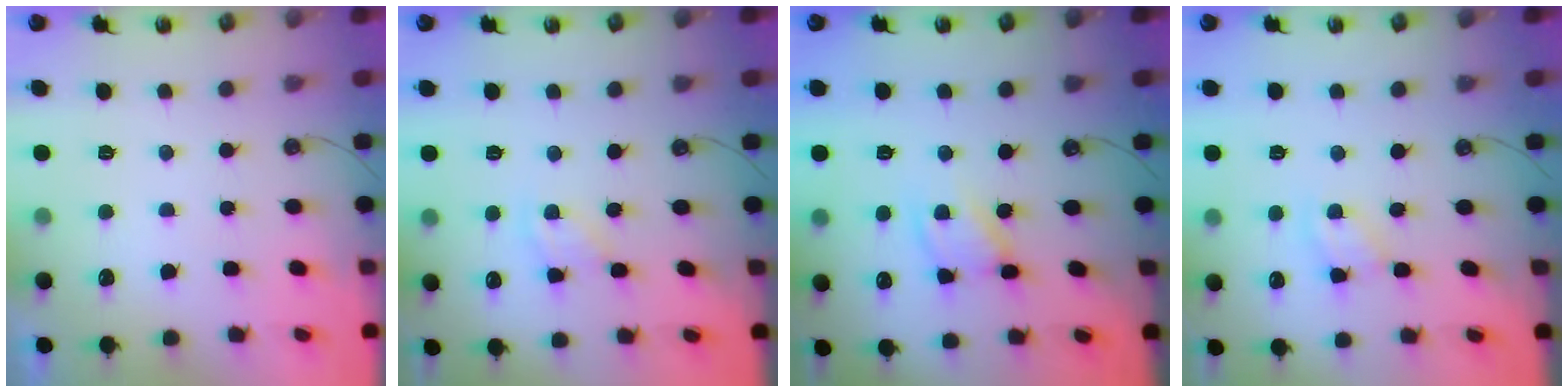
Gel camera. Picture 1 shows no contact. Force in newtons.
{"total": 2.7, "press": 2.6, "slide": 0.4}
{"total": 7.5, "press": 7.4, "slide": 0.5}
{"total": 3.1, "press": 3.1, "slide": 0.4}